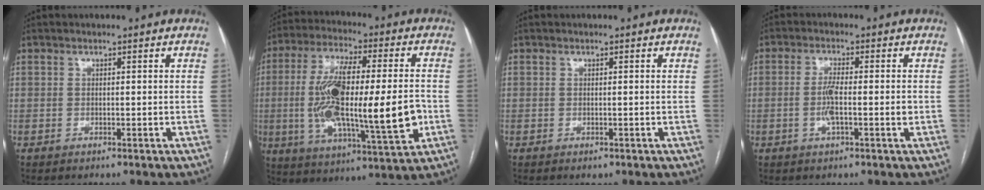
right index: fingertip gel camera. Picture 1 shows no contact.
{"total": 21.2, "force": [-2.2, 4.6, 20.6], "torque": [-0.367, -0.003, -0.027]}
{"total": 0.5, "force": [-0.1, 0.4, 0.4], "torque": [-0.003, 0.001, 0.001]}
{"total": 4.3, "force": [-0.7, 0.6, 4.2], "torque": [-0.085, 0.004, -0.011]}